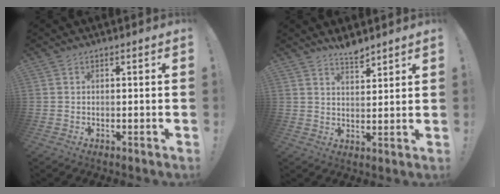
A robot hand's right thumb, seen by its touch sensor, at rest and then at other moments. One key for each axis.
{"total": 4.8, "fx": 4.4, "fy": 1.3, "fz": 1.6, "tx": -0.017, "ty": -0.030, "tz": 0.077}